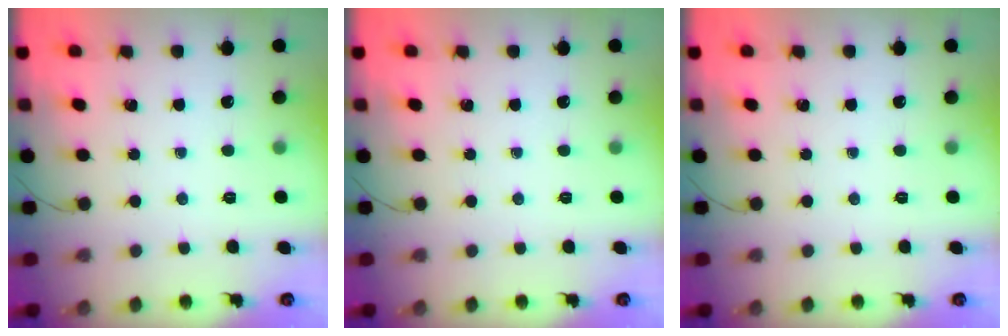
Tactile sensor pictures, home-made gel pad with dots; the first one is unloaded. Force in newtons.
{"total": 0.0}
{"total": 0.0}